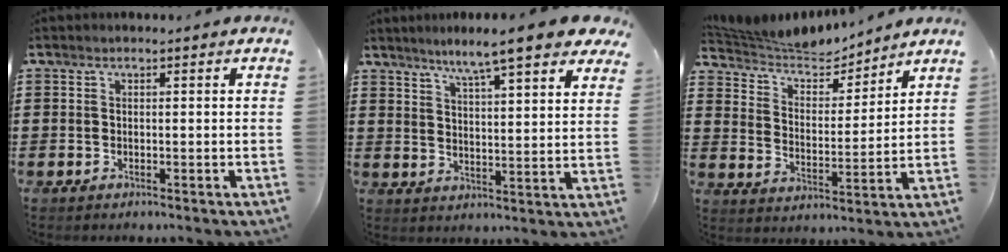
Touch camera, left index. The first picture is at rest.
{"total": 7.6, "force": [6.3, -0.1, 4.3], "torque": [-0.089, -0.032, 0.102]}
{"total": 6.4, "force": [6.1, 1.4, 1.2], "torque": [-0.056, -0.037, 0.106]}